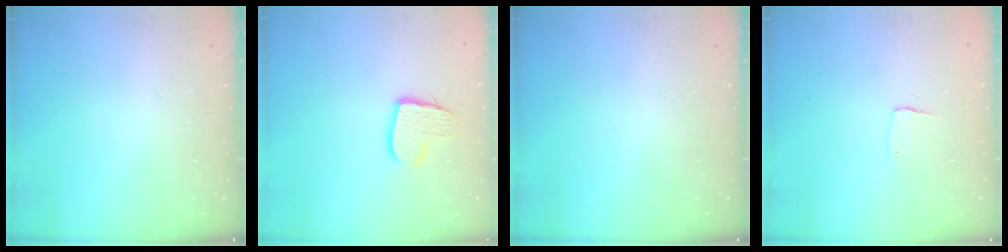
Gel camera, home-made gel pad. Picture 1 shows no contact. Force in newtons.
{"total": 10.7, "press": 10.6, "slide": 0.8}
{"total": 0.0}
{"total": 3.1, "press": 3.1, "slide": 0.3}